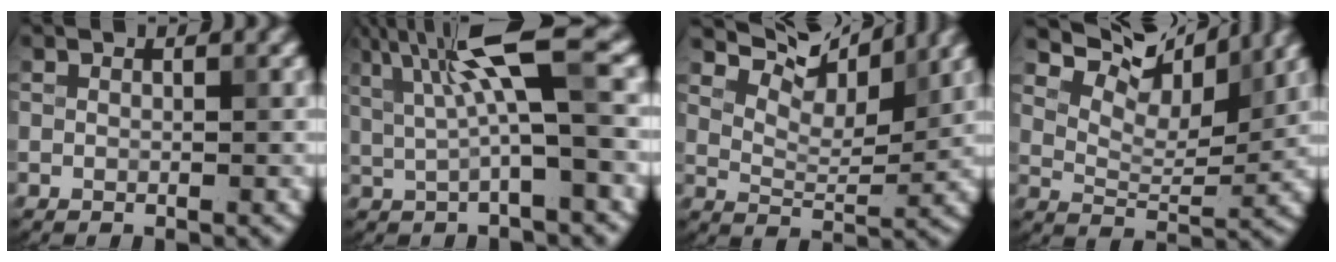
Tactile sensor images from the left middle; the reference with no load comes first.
{"total": 7.4, "force": [1.8, 1.4, 7.0], "torque": [-0.128, 0.013, 0.033]}
{"total": 5.9, "force": [4.6, 2.0, 3.3], "torque": [-0.060, 0.001, 0.061]}
{"total": 6.7, "force": [4.6, 2.7, 4.1], "torque": [-0.069, 0.000, 0.067]}